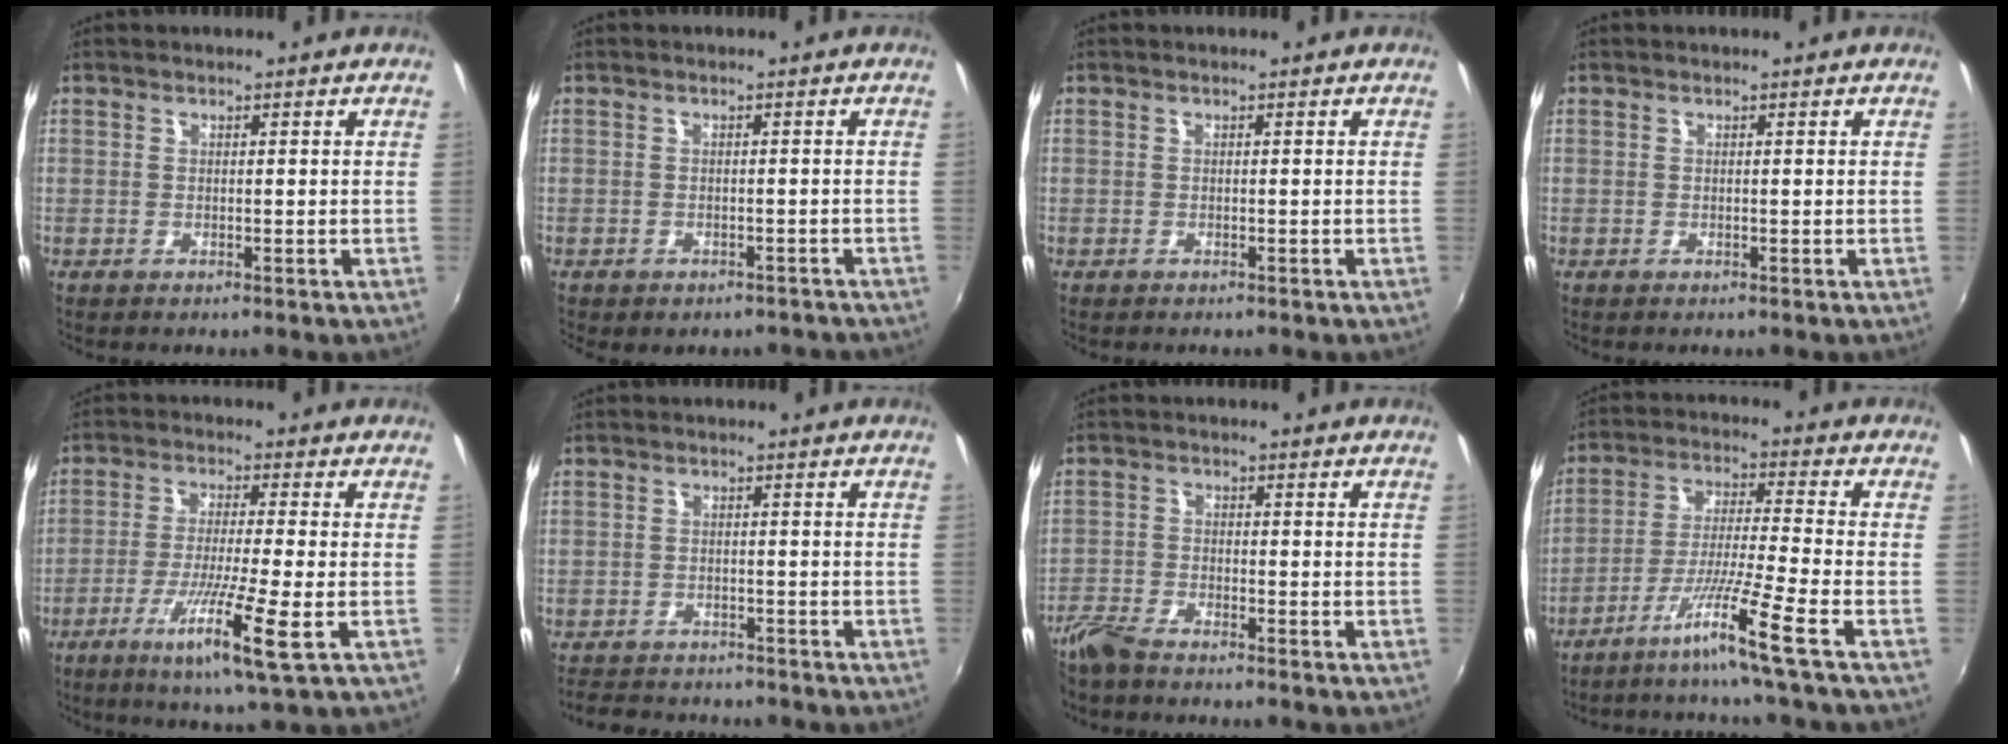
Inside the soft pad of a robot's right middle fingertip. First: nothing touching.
{"total": 5.2, "force": [-4.3, 2.2, 1.8], "torque": [-0.034, -0.010, -0.042]}
{"total": 0.0}
{"total": 0.0}
{"total": 10.2, "force": [-4.0, -0.3, 9.4], "torque": [-0.185, -0.020, -0.073]}
{"total": 6.8, "force": [-6.0, 2.8, 1.5], "torque": [-0.050, 0.008, -0.094]}
{"total": 5.0, "force": [-4.6, 0.9, 1.9], "torque": [-0.053, -0.012, -0.096]}
{"total": 9.1, "force": [-6.4, -3.5, 5.4], "torque": [-0.118, -0.005, -0.112]}